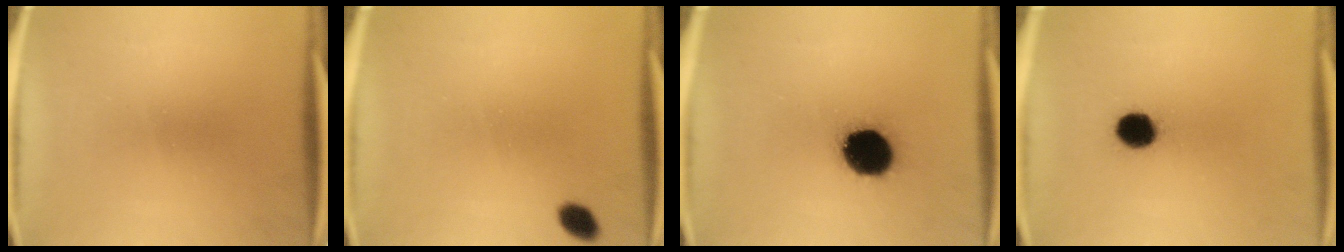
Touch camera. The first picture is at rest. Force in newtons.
{"total": 2.7}
{"total": 14.7}
{"total": 7.1}